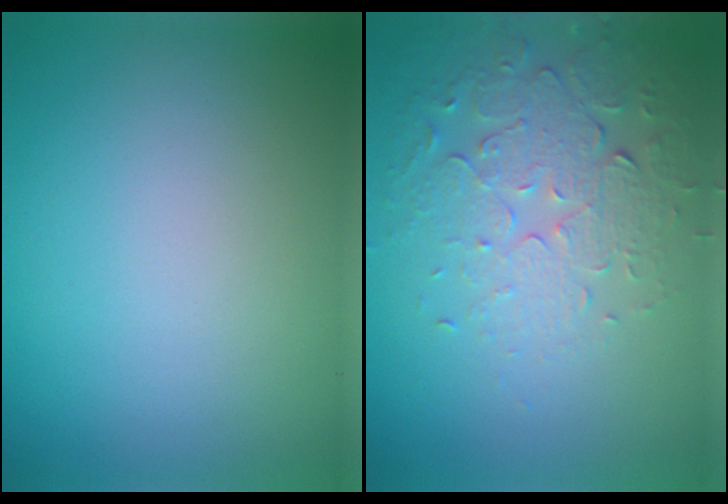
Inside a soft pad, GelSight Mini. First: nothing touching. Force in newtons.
{"total": 5.4, "press": 3.7, "slide": 3.9}